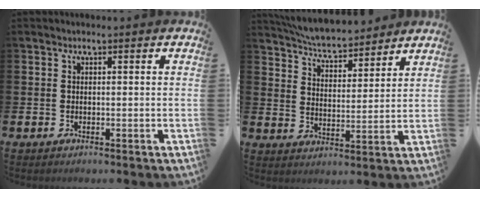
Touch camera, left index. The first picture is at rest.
{"total": 6.1, "force": [6.0, 0.9, 1.0], "torque": [-0.050, -0.039, 0.106]}